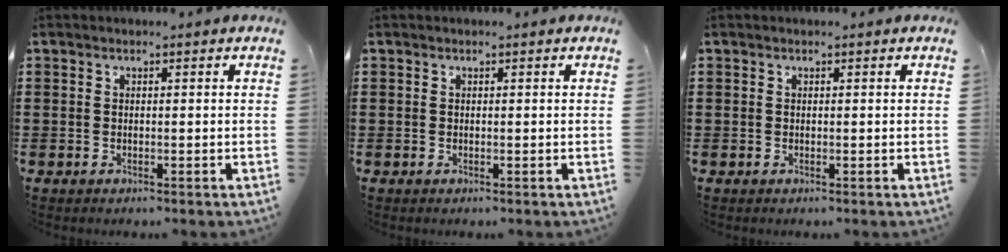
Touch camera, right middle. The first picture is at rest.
{"total": 0.0}
{"total": 0.0}